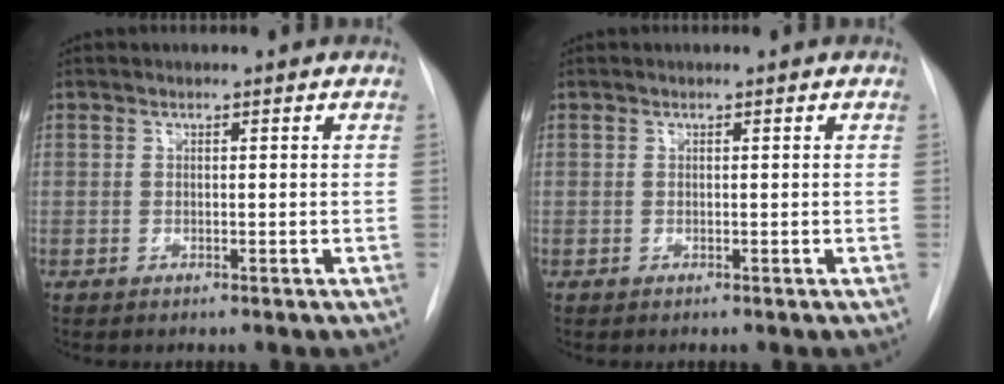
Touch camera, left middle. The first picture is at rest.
{"total": 0.0}